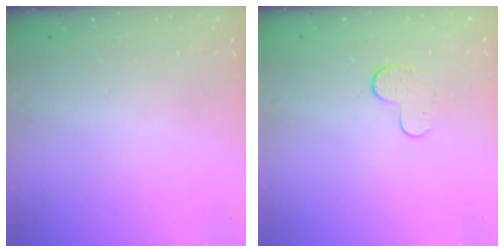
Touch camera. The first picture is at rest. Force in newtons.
{"total": 6.2, "press": 6.1, "slide": 0.6}